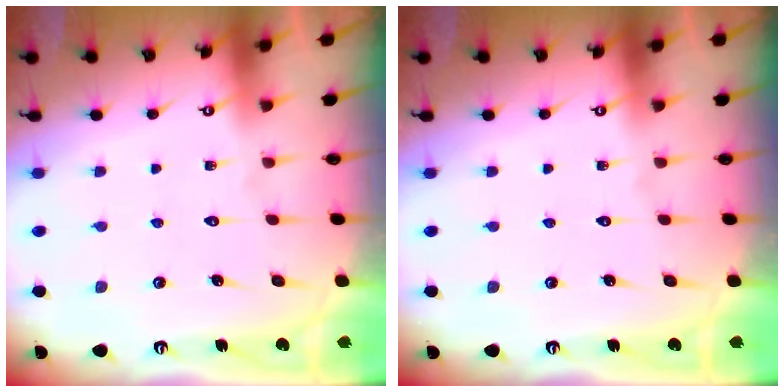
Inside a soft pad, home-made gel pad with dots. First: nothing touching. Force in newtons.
{"total": 0.0}